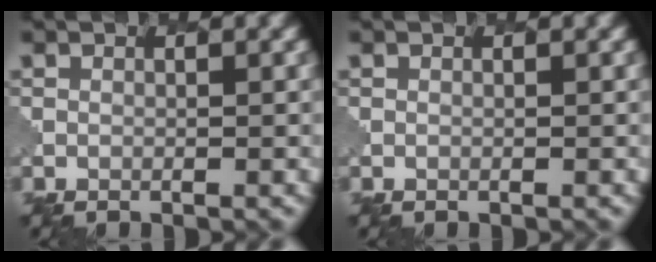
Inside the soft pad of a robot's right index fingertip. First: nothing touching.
{"total": 0.0}